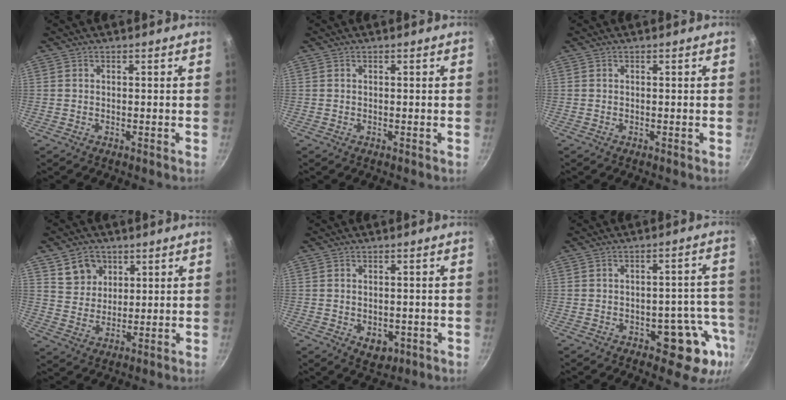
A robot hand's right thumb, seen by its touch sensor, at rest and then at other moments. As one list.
[{"total": 0.0}, {"total": 0.0}, {"total": 7.2, "force": [3.5, 5.8, 2.3], "torque": [-0.011, -0.008, 0.070]}, {"total": 4.7, "force": [-1.4, 3.3, 3.1], "torque": [-0.033, 0.000, -0.008]}, {"total": 11.0, "force": [-4.5, 6.0, 8.0], "torque": [-0.033, 0.034, -0.050]}]